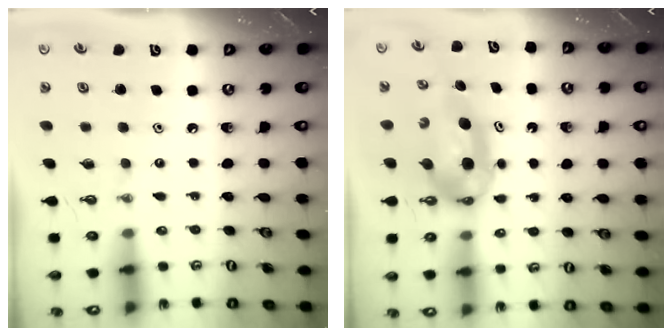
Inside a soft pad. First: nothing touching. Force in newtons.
{"total": 7.8, "press": 5.3, "slide": 5.7}